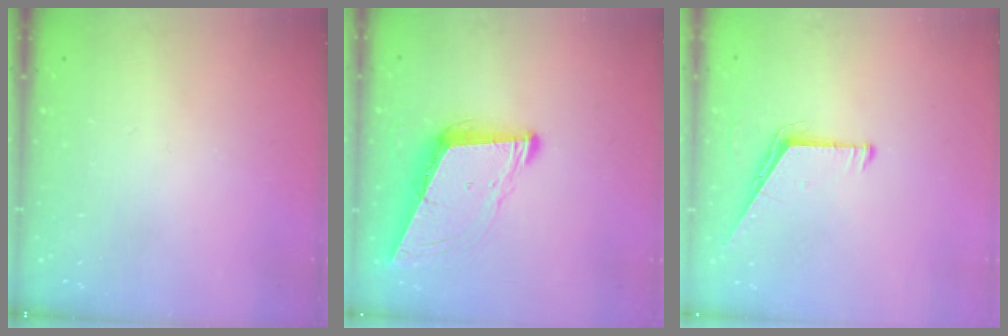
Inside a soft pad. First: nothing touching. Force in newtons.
{"total": 8.9, "press": 8.0, "slide": 3.7}
{"total": 5.3, "press": 5.3, "slide": 0.5}